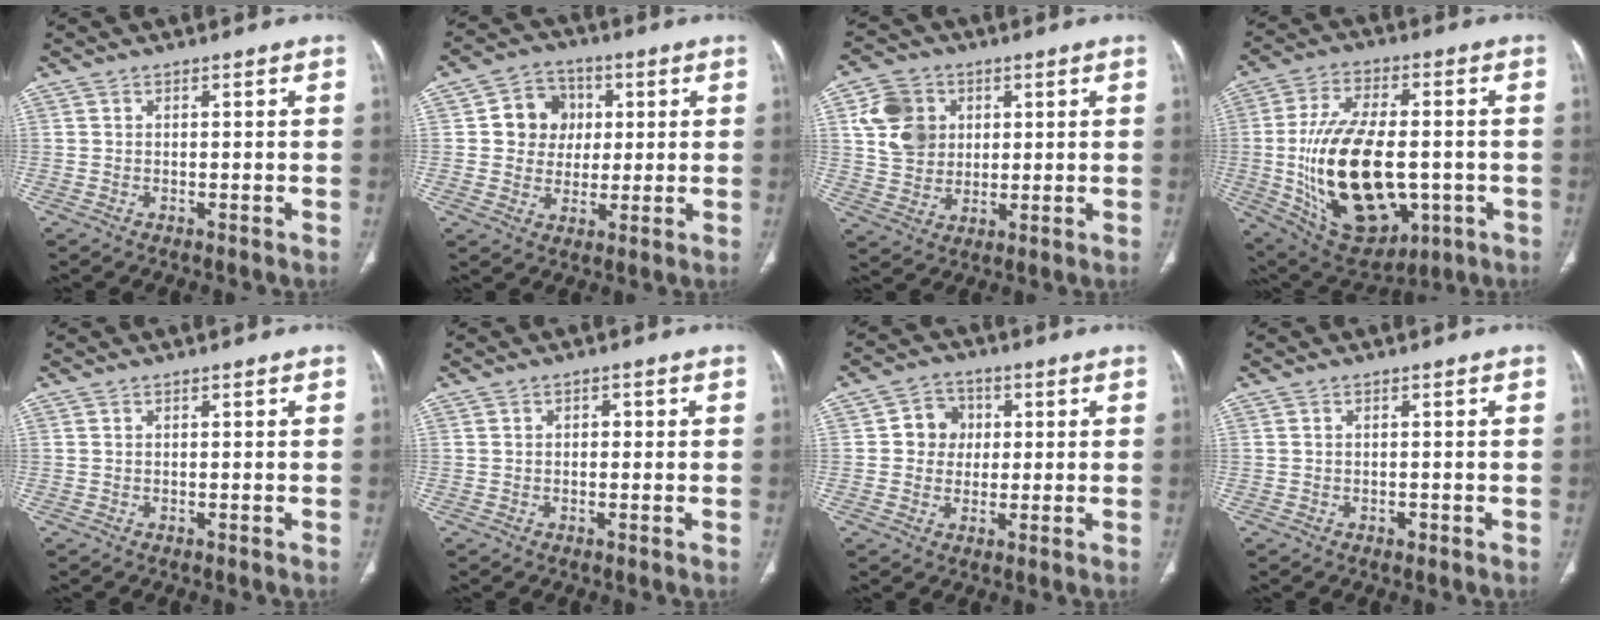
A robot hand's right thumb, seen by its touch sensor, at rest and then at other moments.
{"total": 9.2, "force": [1.6, 8.3, 3.7], "torque": [-0.012, 0.003, 0.021]}
{"total": 10.6, "force": [2.8, 8.9, 5.0], "torque": [-0.067, -0.004, 0.055]}
{"total": 24.4, "force": [-3.1, 13.4, 20.2], "torque": [-0.362, -0.001, -0.021]}
{"total": 0.0}
{"total": 1.3, "force": [0.2, 1.0, 0.9], "torque": [-0.010, 0.006, 0.001]}
{"total": 6.3, "force": [0.8, 5.8, 2.5], "torque": [-0.003, 0.008, 0.006]}
{"total": 0.8, "force": [-0.4, 0.6, 0.4], "torque": [-0.006, 0.001, -0.006]}